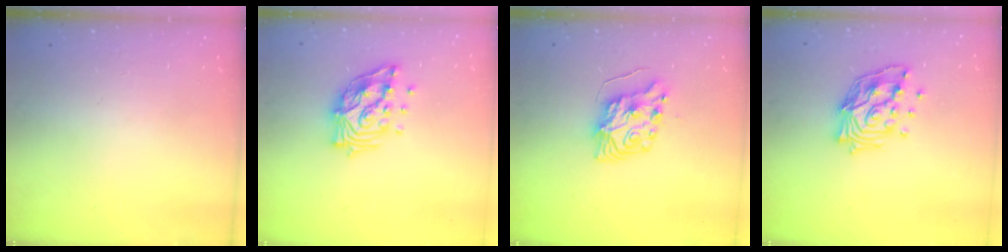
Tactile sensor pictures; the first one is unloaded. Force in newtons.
{"total": 13.7, "press": 13.7, "slide": 1.2}
{"total": 8.9, "press": 8.9, "slide": 0.9}
{"total": 13.5, "press": 13.4, "slide": 1.0}